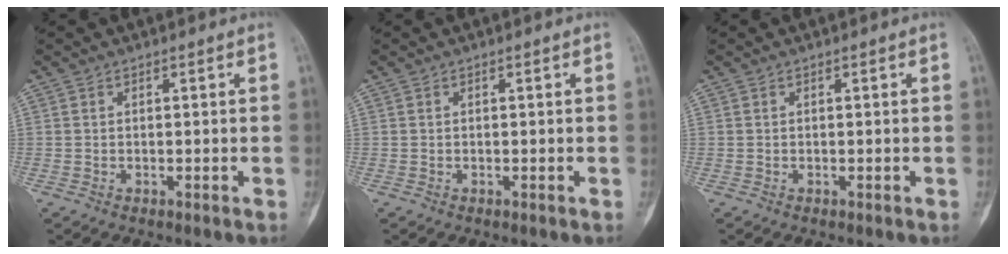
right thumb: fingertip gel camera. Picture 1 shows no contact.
{"total": 0.0}
{"total": 0.0}